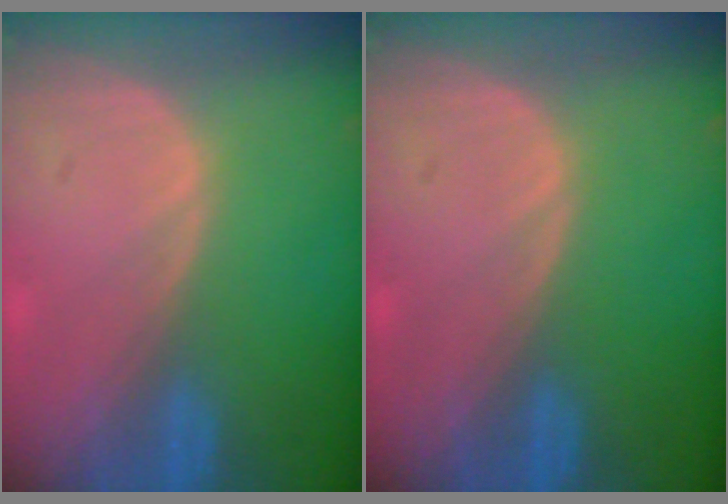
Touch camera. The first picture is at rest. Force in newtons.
{"total": 0.0}